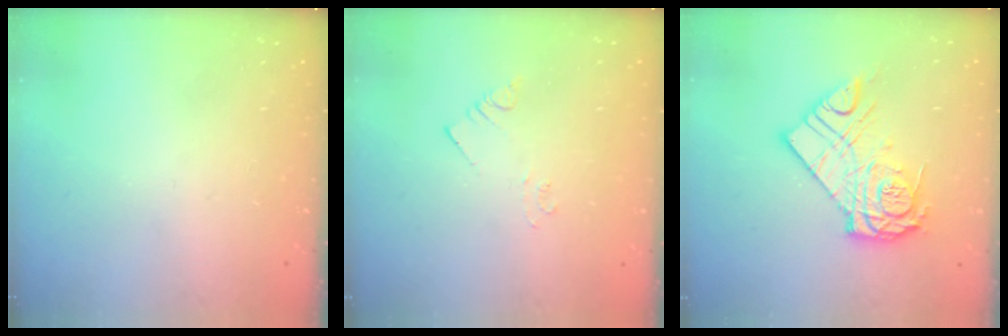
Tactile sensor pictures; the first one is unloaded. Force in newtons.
{"total": 2.1, "press": 2.1, "slide": 0.3}
{"total": 12.9, "press": 12.9, "slide": 1.0}